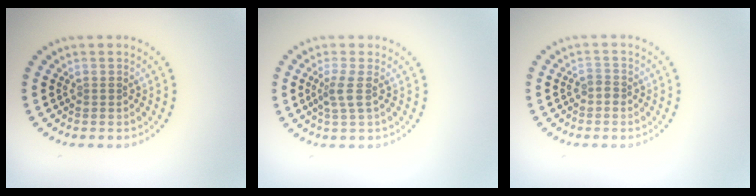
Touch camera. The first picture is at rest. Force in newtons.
{"total": 2.0, "press": 1.5, "slide": 1.3}
{"total": 1.0, "press": 0.9, "slide": 0.5}